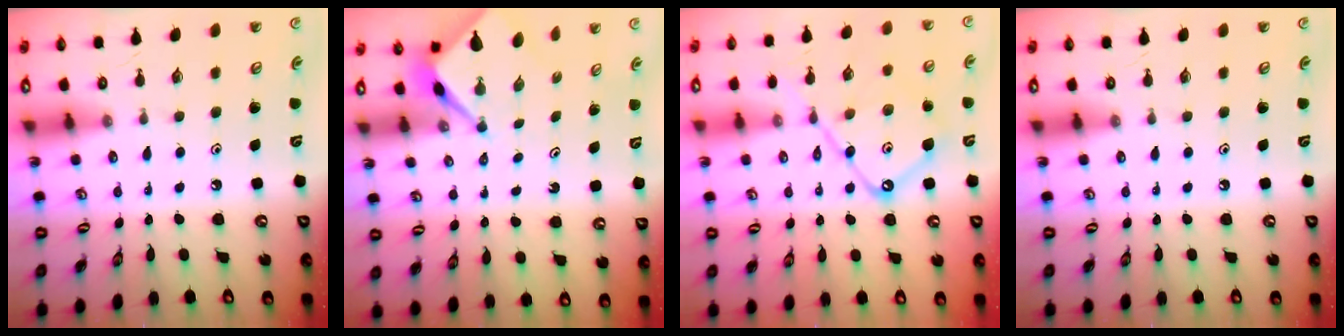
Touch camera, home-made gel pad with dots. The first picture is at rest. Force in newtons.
{"total": 2.7, "press": 2.7, "slide": 0.1}
{"total": 13.2, "press": 13.2, "slide": 1.4}
{"total": 0.0}